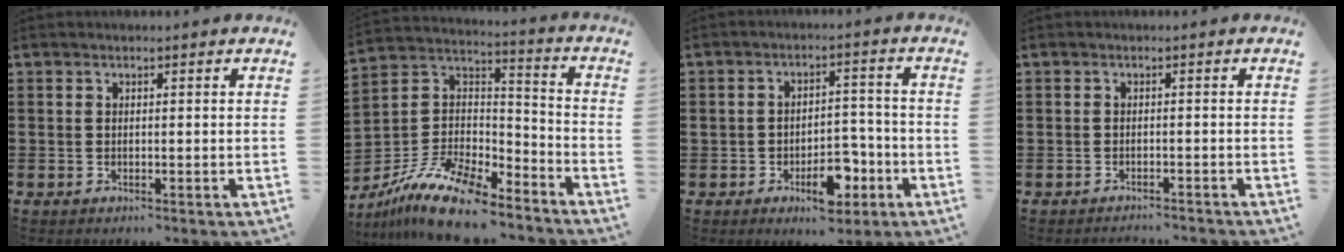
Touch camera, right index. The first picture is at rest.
{"total": 12.7, "force": [-10.1, 4.2, 6.5], "torque": [-0.143, 0.029, -0.195]}
{"total": 8.0, "force": [-3.7, 4.3, 5.6], "torque": [-0.070, 0.014, -0.063]}
{"total": 1.5, "force": [-1.5, 0.1, -0.2], "torque": [-0.001, 0.005, -0.034]}